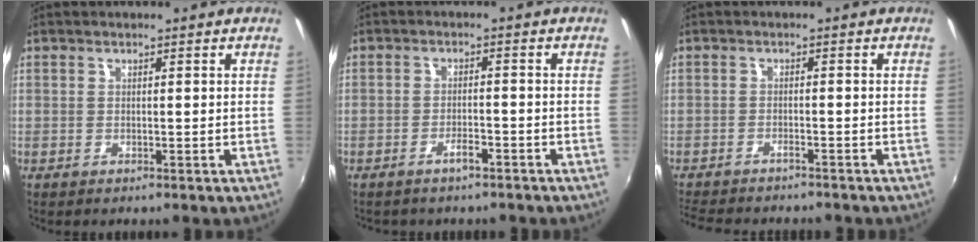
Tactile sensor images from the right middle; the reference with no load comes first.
{"total": 2.1, "force": [-1.5, 0.8, 1.2], "torque": [-0.028, 0.003, -0.023]}
{"total": 8.1, "force": [-7.3, 1.6, 3.2], "torque": [-0.084, -0.018, -0.116]}